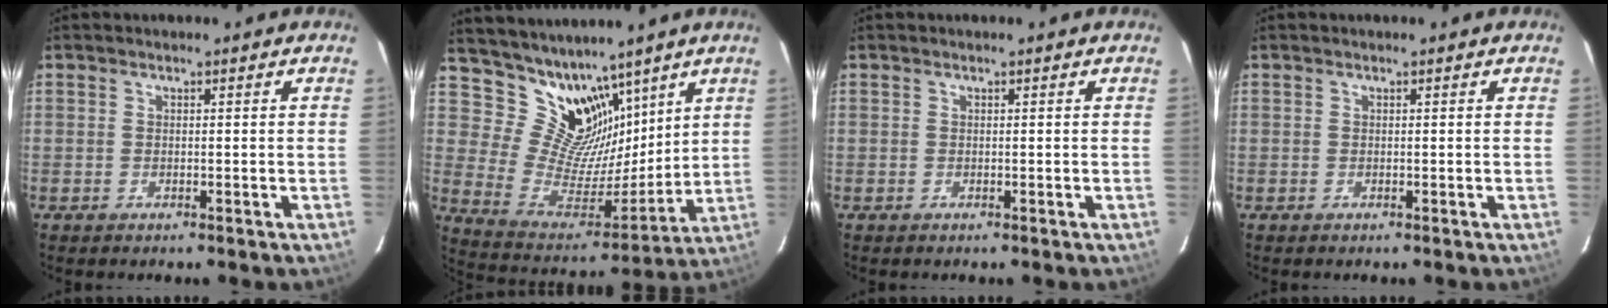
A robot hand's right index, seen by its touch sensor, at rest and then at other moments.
{"total": 15.3, "force": [11.2, 8.9, 5.4], "torque": [-0.106, -0.009, 0.221]}
{"total": 0.0}
{"total": 0.0}